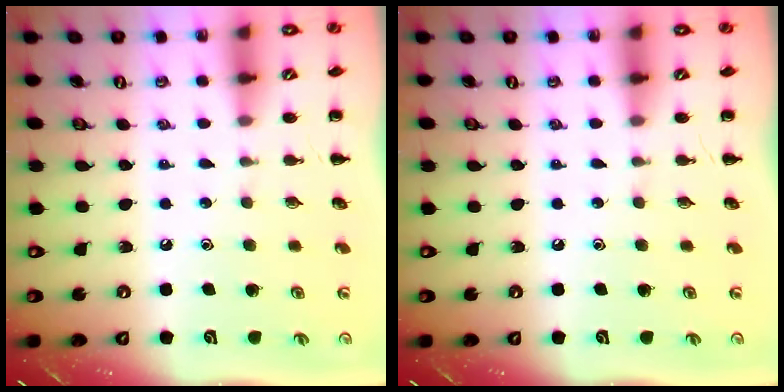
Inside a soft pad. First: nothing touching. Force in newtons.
{"total": 0.0}